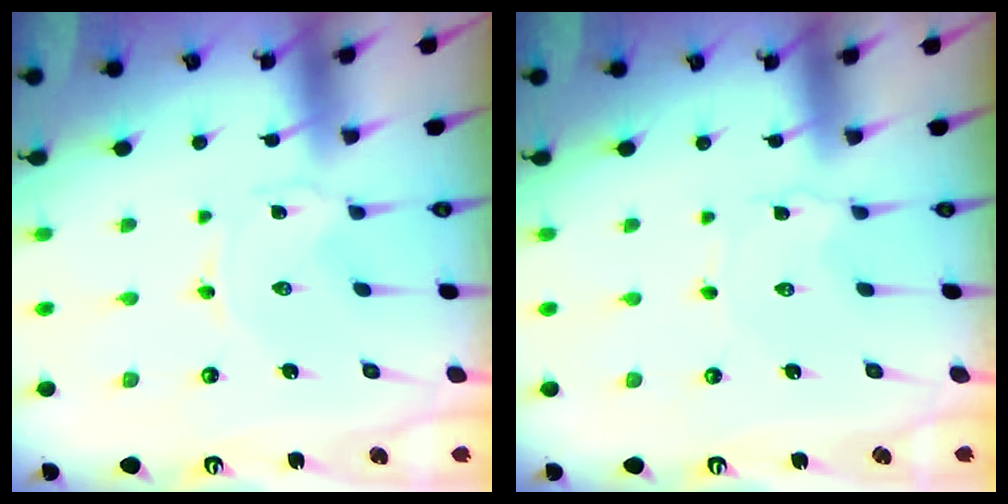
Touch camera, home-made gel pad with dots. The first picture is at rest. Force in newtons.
{"total": 1.6, "press": 1.5, "slide": 0.2}